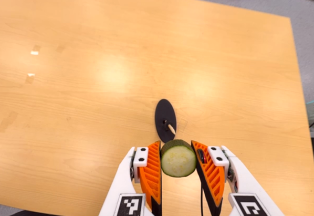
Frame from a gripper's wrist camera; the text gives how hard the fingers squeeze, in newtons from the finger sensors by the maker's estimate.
{"total": 9.9, "left": 9.3, "right": 10.6}